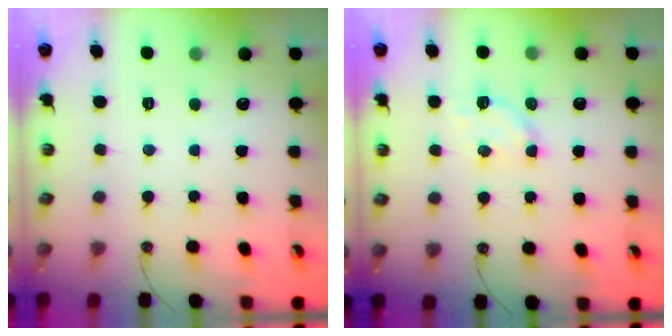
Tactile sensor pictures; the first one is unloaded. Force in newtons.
{"total": 6.5, "press": 6.4, "slide": 1.0}